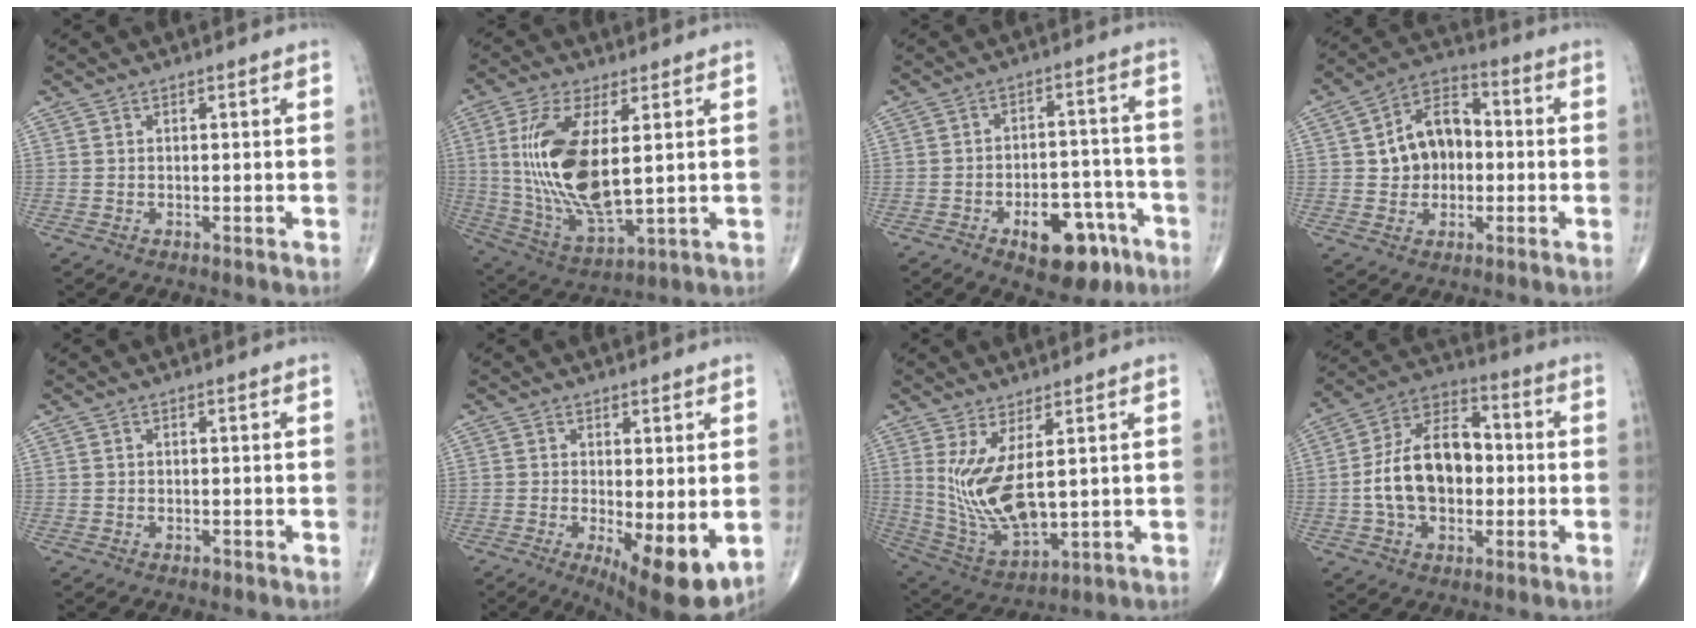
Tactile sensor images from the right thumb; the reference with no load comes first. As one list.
[{"total": 17.7, "force": [2.5, 7.1, 16.0], "torque": [-0.329, -0.022, 0.061]}, {"total": 12.7, "force": [-6.7, 6.8, 8.4], "torque": [-0.085, 0.050, -0.087]}, {"total": 11.7, "force": [0.4, 8.4, 8.0], "torque": [-0.099, 0.026, -0.002]}, {"total": 0.5, "force": [-0.4, 0.3, 0.2], "torque": [-0.001, 0.000, -0.009]}, {"total": 10.9, "force": [-2.5, 3.5, 10.0], "torque": [-0.143, -0.026, -0.030]}, {"total": 12.5, "force": [2.5, 4.7, 11.3], "torque": [-0.230, -0.033, 0.071]}, {"total": 15.3, "force": [-1.1, 9.7, 11.8], "torque": [-0.189, 0.034, -0.025]}]